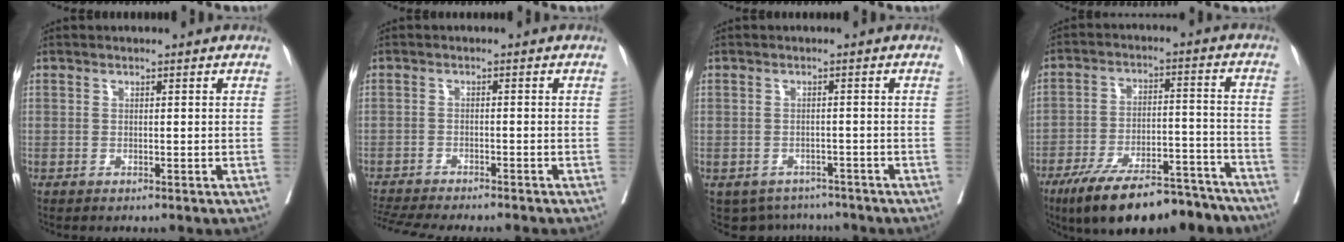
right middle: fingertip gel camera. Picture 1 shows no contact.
{"total": 12.6, "force": [-11.3, 0.8, 5.4], "torque": [-0.085, -0.013, -0.166]}
{"total": 5.1, "force": [-4.4, 2.7, -0.1], "torque": [0.012, 0.010, -0.056]}
{"total": 19.6, "force": [-15.7, 5.6, 10.4], "torque": [-0.131, 0.019, -0.240]}